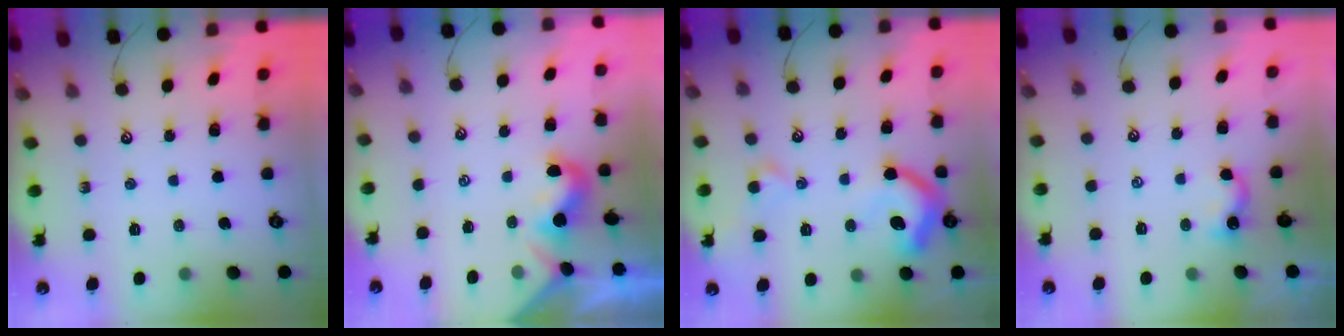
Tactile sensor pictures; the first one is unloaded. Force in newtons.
{"total": 0.0}
{"total": 10.1, "press": 9.9, "slide": 1.9}
{"total": 3.0, "press": 3.0, "slide": 0.3}